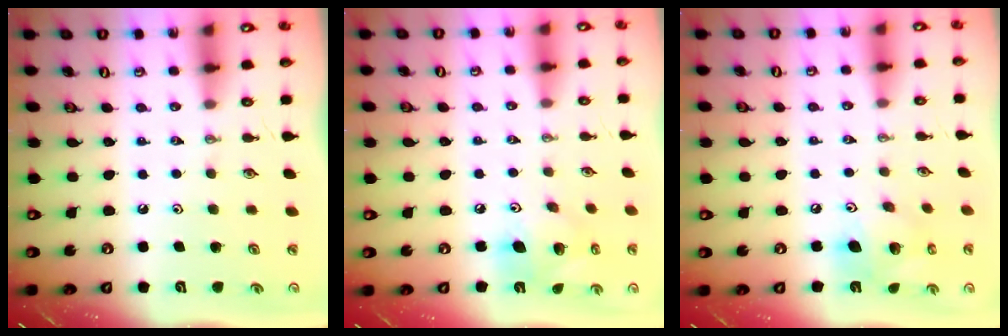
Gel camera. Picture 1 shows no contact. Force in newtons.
{"total": 12.4, "press": 12.2, "slide": 2.2}
{"total": 12.6, "press": 12.5, "slide": 2.2}